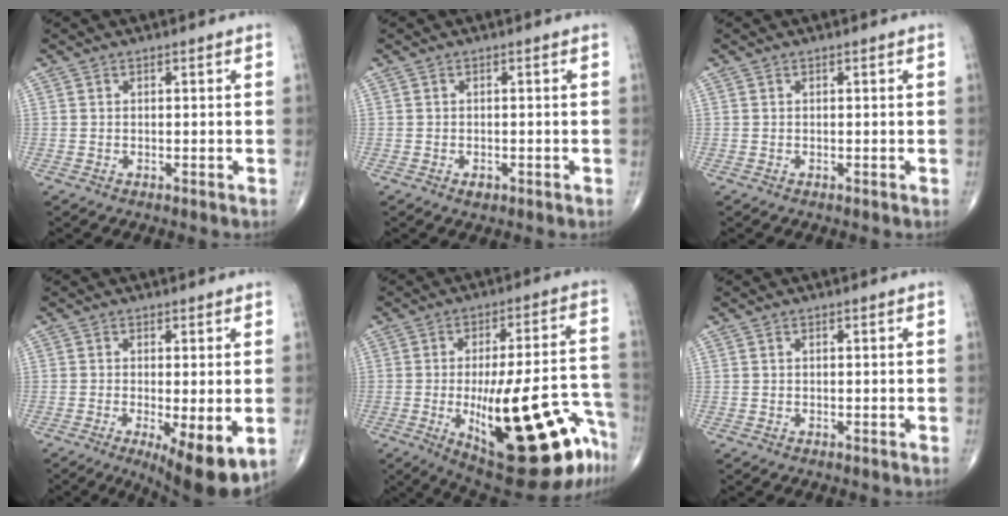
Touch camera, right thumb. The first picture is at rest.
{"total": 1.3, "force": [-0.7, 0.8, 0.8], "torque": [-0.006, 0.002, -0.008]}
{"total": 0.0}
{"total": 10.8, "force": [-3.0, 3.1, 9.9], "torque": [-0.147, -0.024, -0.040]}
{"total": 27.8, "force": [-10.8, 8.7, 24.1], "torque": [-0.282, 0.039, -0.134]}
{"total": 0.0}